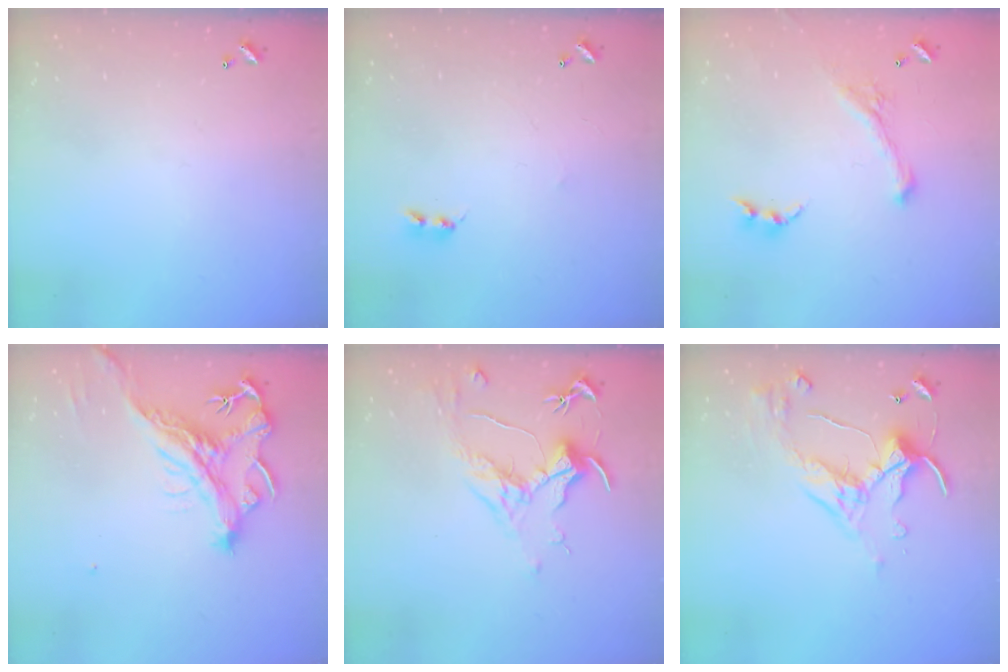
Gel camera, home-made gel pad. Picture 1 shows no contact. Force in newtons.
{"total": 2.0, "press": 2.0, "slide": 0.3}
{"total": 1.3, "press": 0.5, "slide": 1.2}
{"total": 2.1, "press": 1.8, "slide": 1.2}
{"total": 1.7, "press": 1.5, "slide": 0.7}
{"total": 6.1, "press": 6.0, "slide": 1.2}